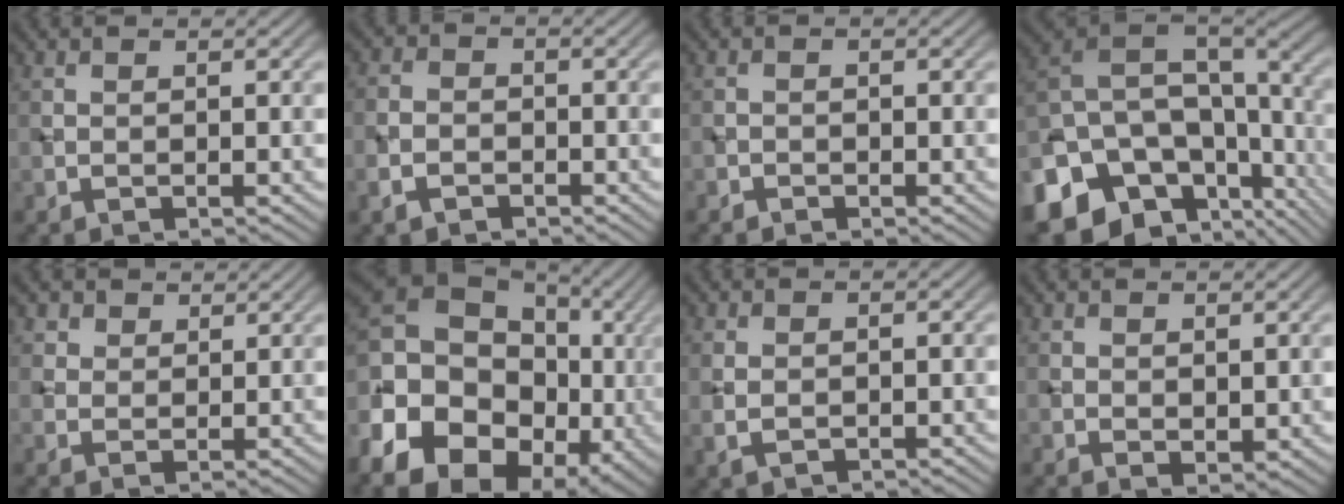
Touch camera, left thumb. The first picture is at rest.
{"total": 3.1, "force": [-1.9, 2.0, 1.4], "torque": [-0.032, -0.003, -0.047]}
{"total": 0.8, "force": [-0.6, 0.5, 0.1], "torque": [-0.001, -0.002, -0.013]}
{"total": 18.3, "force": [-5.7, 13.2, 11.4], "torque": [-0.273, -0.032, -0.061]}
{"total": 3.4, "force": [2.3, 2.2, 1.0], "torque": [-0.032, -0.006, 0.052]}
{"total": 21.4, "force": [-4.1, 15.9, 13.8], "torque": [-0.281, -0.011, -0.079]}
{"total": 2.0, "force": [-0.1, 1.3, 1.4], "torque": [-0.039, -0.004, 0.003]}
{"total": 2.1, "force": [1.2, 1.3, 1.2], "torque": [-0.022, -0.008, 0.027]}